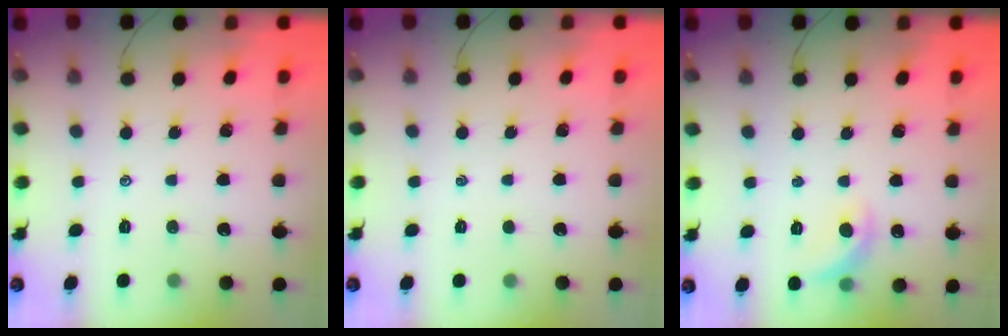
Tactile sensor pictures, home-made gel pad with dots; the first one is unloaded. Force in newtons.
{"total": 0.0}
{"total": 7.6, "press": 7.4, "slide": 1.6}